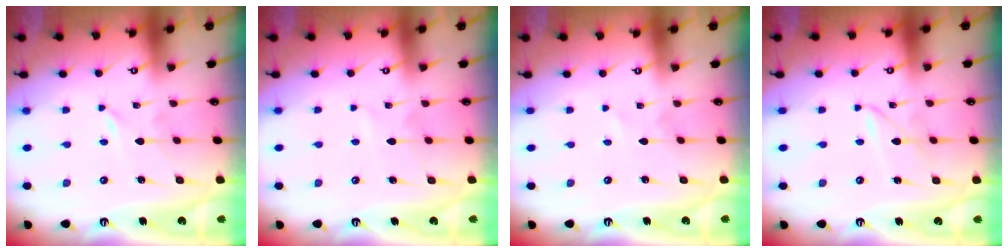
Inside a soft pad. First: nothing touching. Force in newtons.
{"total": 3.7, "press": 3.7, "slide": 0.4}
{"total": 0.0}
{"total": 1.9, "press": 1.9, "slide": 0.2}